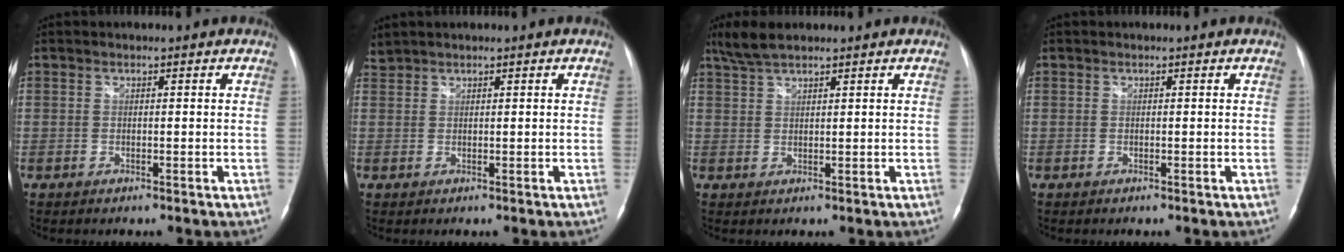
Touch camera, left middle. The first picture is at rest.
{"total": 1.2, "force": [1.2, 0.0, -0.1], "torque": [-0.006, 0.015, 0.032]}
{"total": 4.1, "force": [3.4, 0.7, 2.1], "torque": [-0.053, 0.014, 0.072]}
{"total": 0.0}